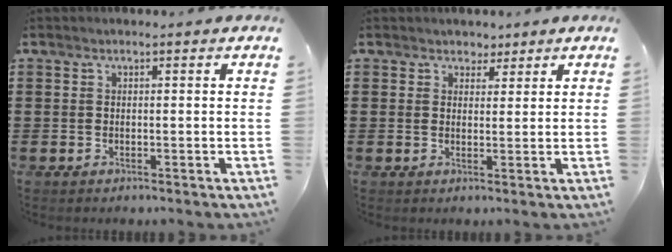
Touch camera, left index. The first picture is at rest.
{"total": 2.1, "force": [1.6, 1.4, 0.1], "torque": [-0.002, 0.006, 0.026]}